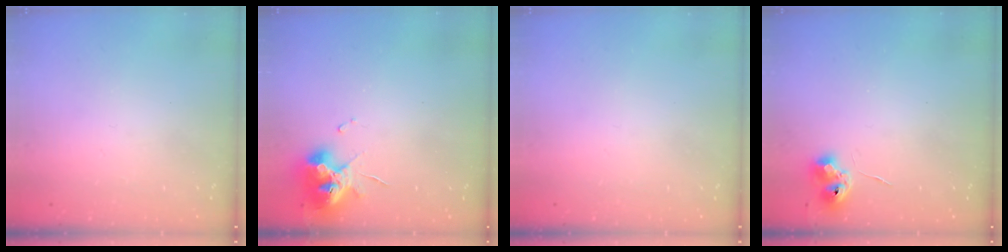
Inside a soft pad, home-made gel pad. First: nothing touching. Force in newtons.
{"total": 11.7, "press": 11.6, "slide": 1.3}
{"total": 0.0}
{"total": 7.1, "press": 7.1, "slide": 0.7}